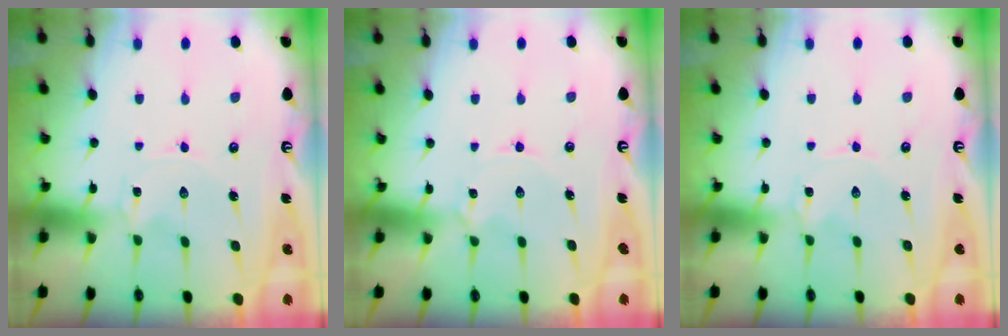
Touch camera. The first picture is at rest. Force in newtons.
{"total": 2.2, "press": 2.2, "slide": 0.2}
{"total": 0.6, "press": 0.6, "slide": 0.1}